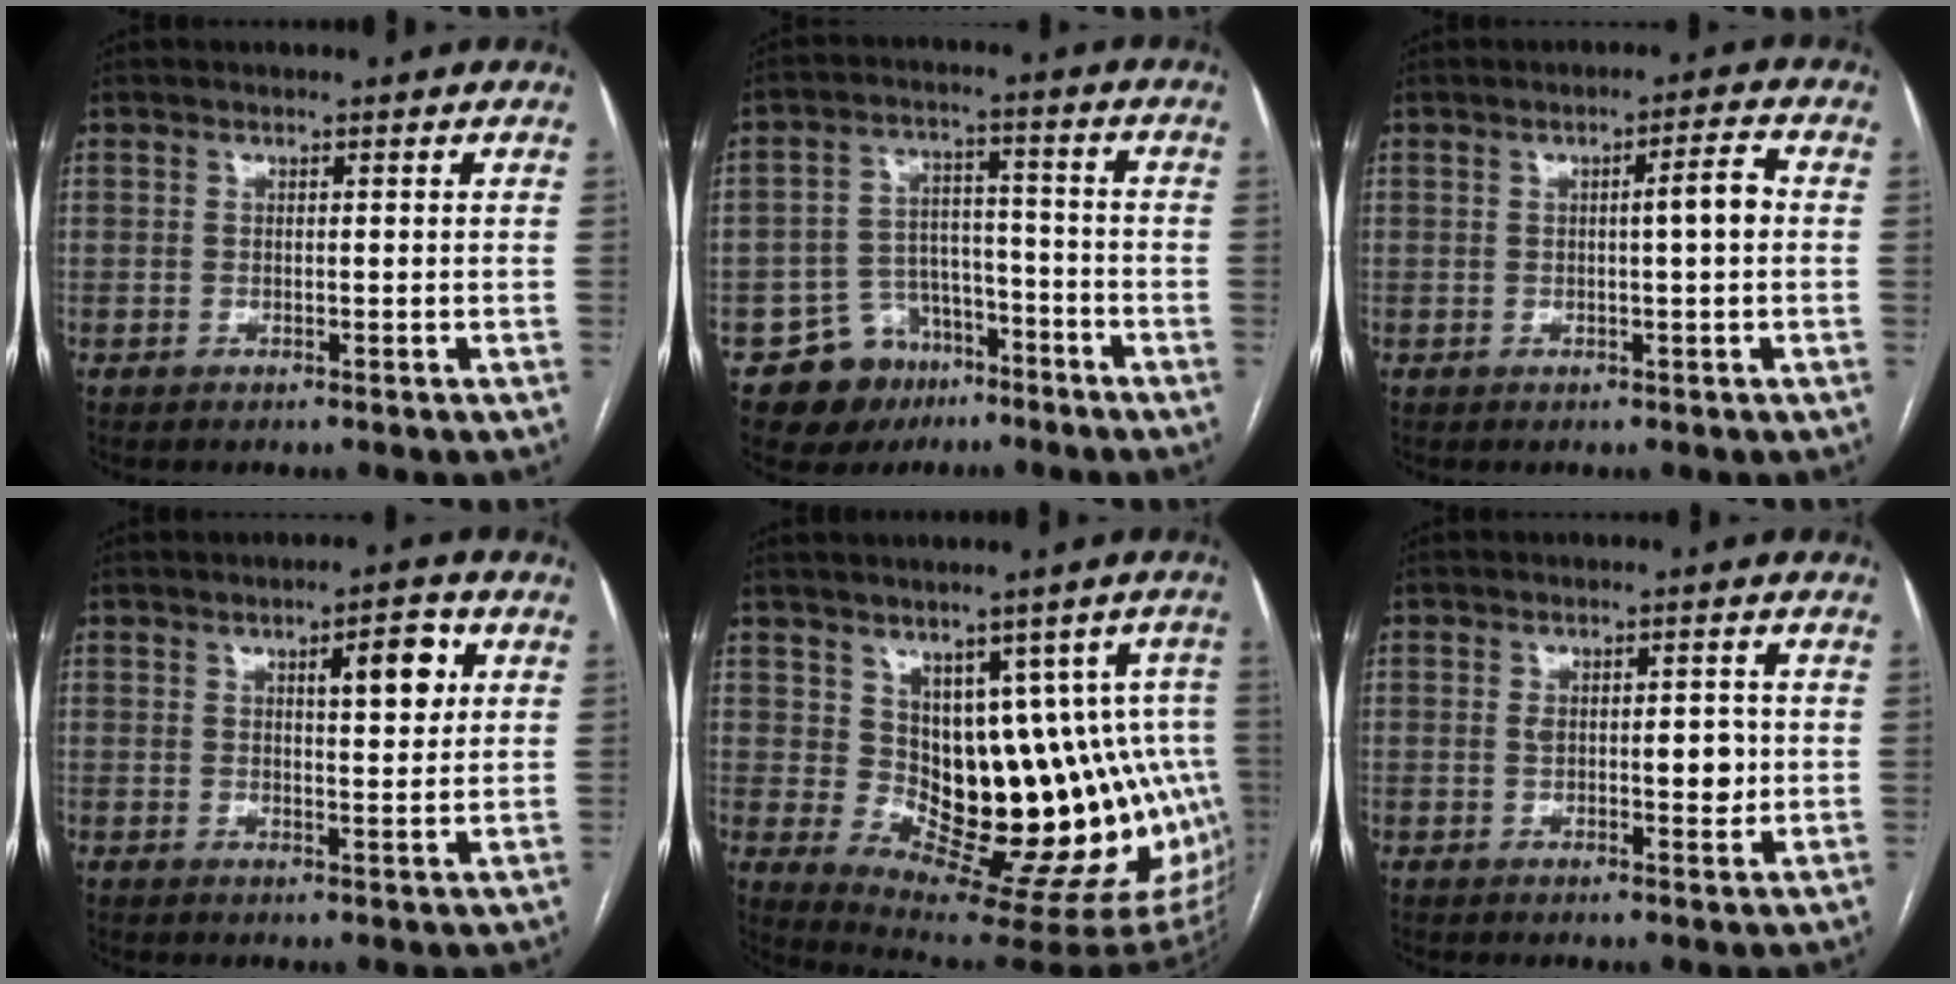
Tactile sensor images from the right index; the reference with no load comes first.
{"total": 9.4, "force": [-5.8, 7.0, 2.5], "torque": [-0.037, 0.028, -0.085]}
{"total": 3.9, "force": [0.2, 0.1, 3.9], "torque": [-0.057, 0.008, 0.001]}
{"total": 6.2, "force": [2.3, 1.6, 5.5], "torque": [-0.079, 0.005, 0.032]}
{"total": 16.5, "force": [1.0, 7.5, 14.7], "torque": [-0.140, 0.022, 0.034]}
{"total": 5.3, "force": [0.1, 2.3, 4.7], "torque": [-0.070, 0.002, 0.006]}